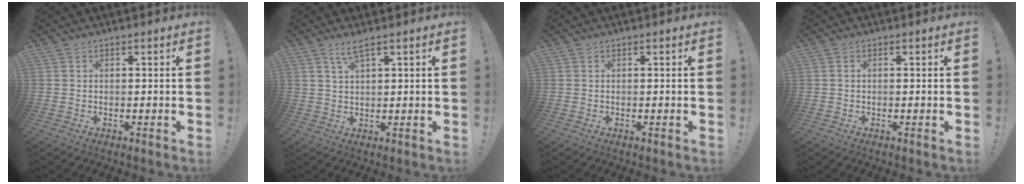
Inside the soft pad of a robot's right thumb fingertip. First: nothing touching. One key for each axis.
{"total": 3.9, "fx": 2.6, "fy": 0.8, "fz": 2.8, "tx": -0.054, "ty": -0.007, "tz": 0.046}
{"total": 0.0}
{"total": 0.7, "fx": 0.0, "fy": 0.5, "fz": 0.5, "tx": -0.016, "ty": 0.004, "tz": 0.000}